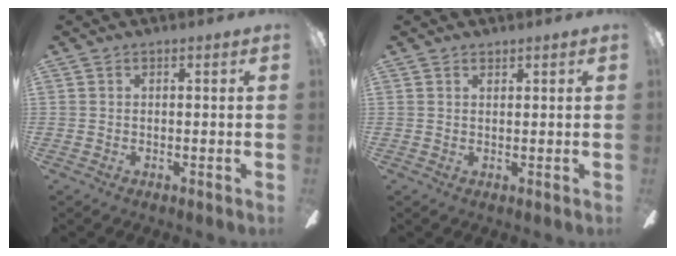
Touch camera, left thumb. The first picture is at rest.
{"total": 0.9, "force": [0.9, 0.3, 0.2], "torque": [-0.005, 0.000, 0.017]}